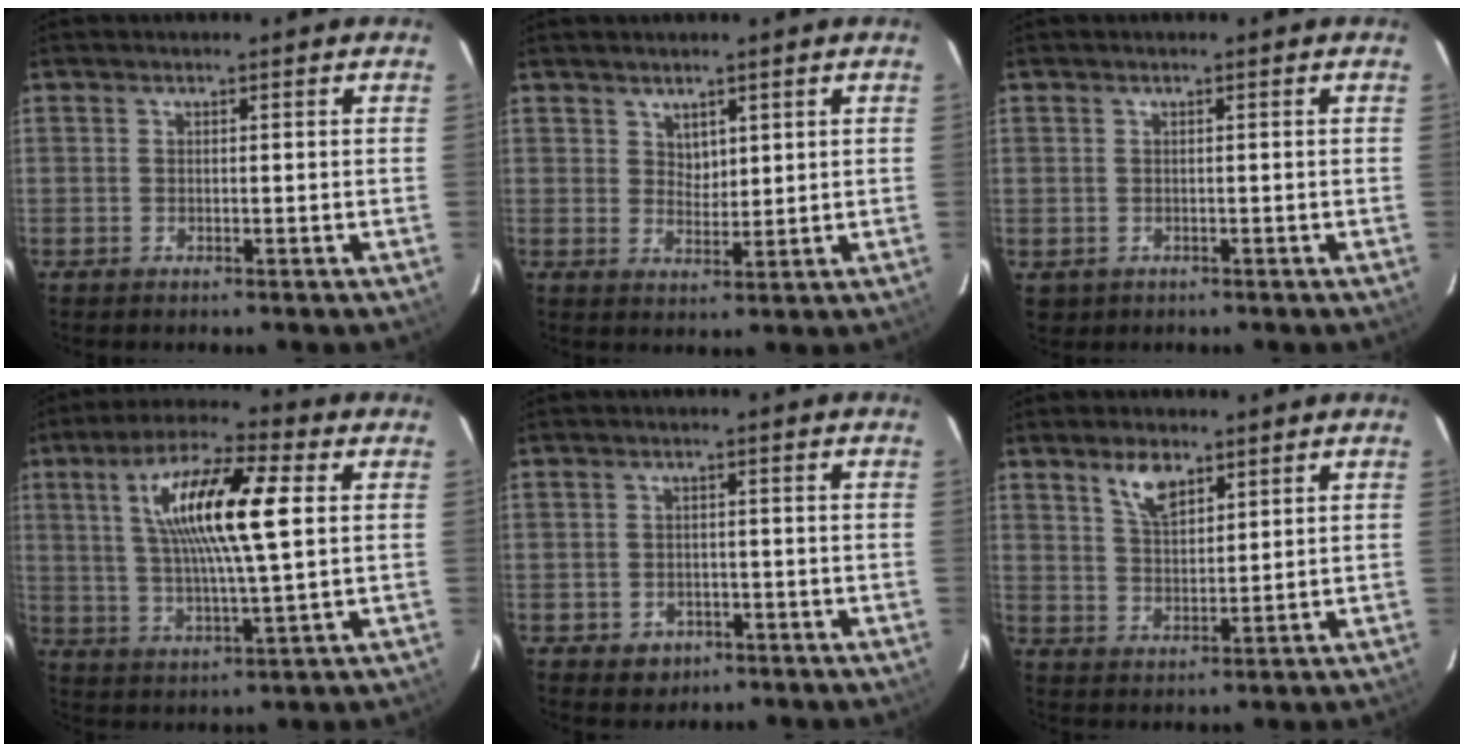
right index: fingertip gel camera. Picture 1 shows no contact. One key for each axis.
{"total": 2.9, "fx": 2.0, "fy": 1.9, "fz": 1.0, "tx": -0.011, "ty": 0.000, "tz": 0.038}
{"total": 2.2, "fx": -0.3, "fy": 2.2, "fz": 0.3, "tx": -0.004, "ty": -0.001, "tz": 0.000}
{"total": 16.1, "fx": 3.8, "fy": 3.3, "fz": 15.3, "tx": -0.284, "ty": 0.015, "tz": 0.066}
{"total": 4.3, "fx": -2.1, "fy": 3.6, "fz": 0.9, "tx": -0.030, "ty": 0.007, "tz": -0.023}
{"total": 6.0, "fx": 3.9, "fy": 2.7, "fz": 3.8, "tx": -0.066, "ty": 0.003, "tz": 0.075}